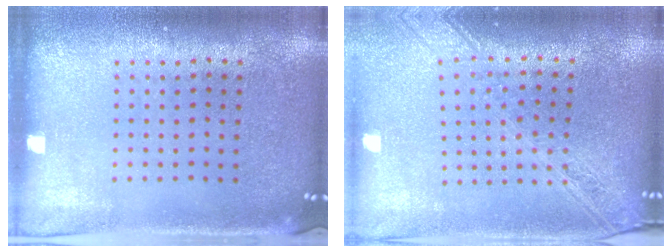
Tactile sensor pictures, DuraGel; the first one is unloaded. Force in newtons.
{"total": 2.2, "press": 1.9, "slide": 1.2}